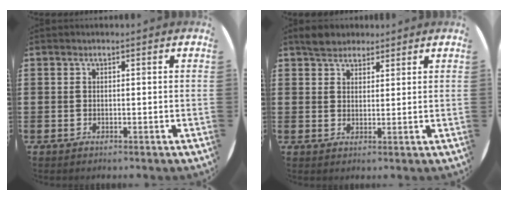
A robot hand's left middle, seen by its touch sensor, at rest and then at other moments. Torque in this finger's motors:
{"motor_torque": [0.52, -0.51, 0.01, 0.02]}